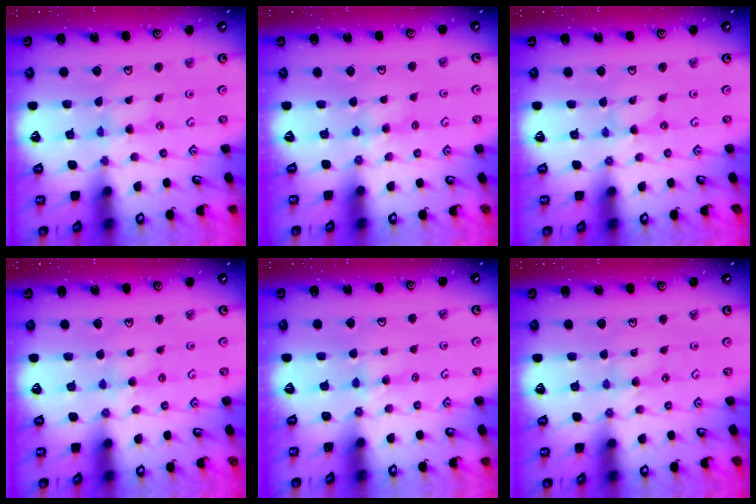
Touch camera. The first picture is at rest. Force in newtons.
{"total": 3.7, "press": 3.7, "slide": 0.6}
{"total": 0.0}
{"total": 4.1, "press": 4.1, "slide": 0.5}
{"total": 4.2, "press": 4.2, "slide": 0.8}
{"total": 2.3, "press": 2.3, "slide": 0.4}